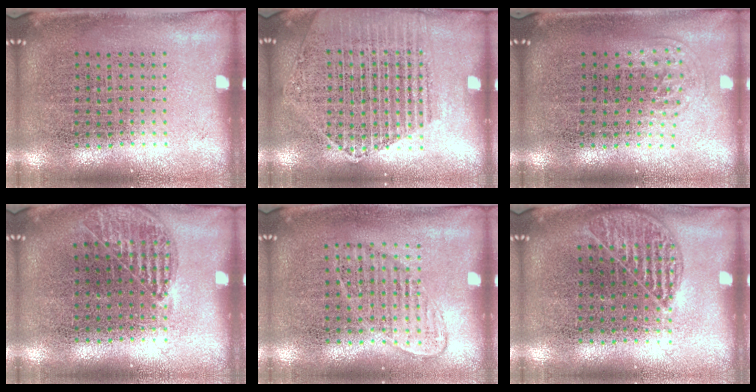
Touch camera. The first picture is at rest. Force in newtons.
{"total": 1.8, "press": 1.7, "slide": 0.6}
{"total": 1.0, "press": 0.7, "slide": 0.8}
{"total": 1.0, "press": 1.0, "slide": 0.2}
{"total": 1.1, "press": 1.0, "slide": 0.5}
{"total": 1.1, "press": 1.0, "slide": 0.4}